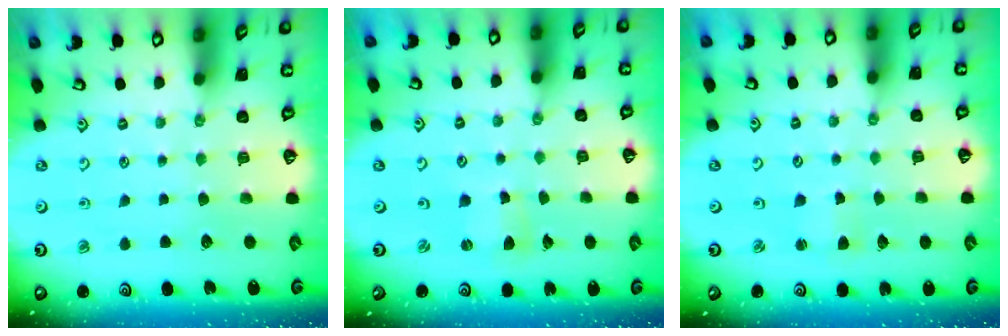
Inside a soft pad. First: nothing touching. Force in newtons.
{"total": 2.6, "press": 2.6, "slide": 0.1}
{"total": 2.9, "press": 2.9, "slide": 0.3}